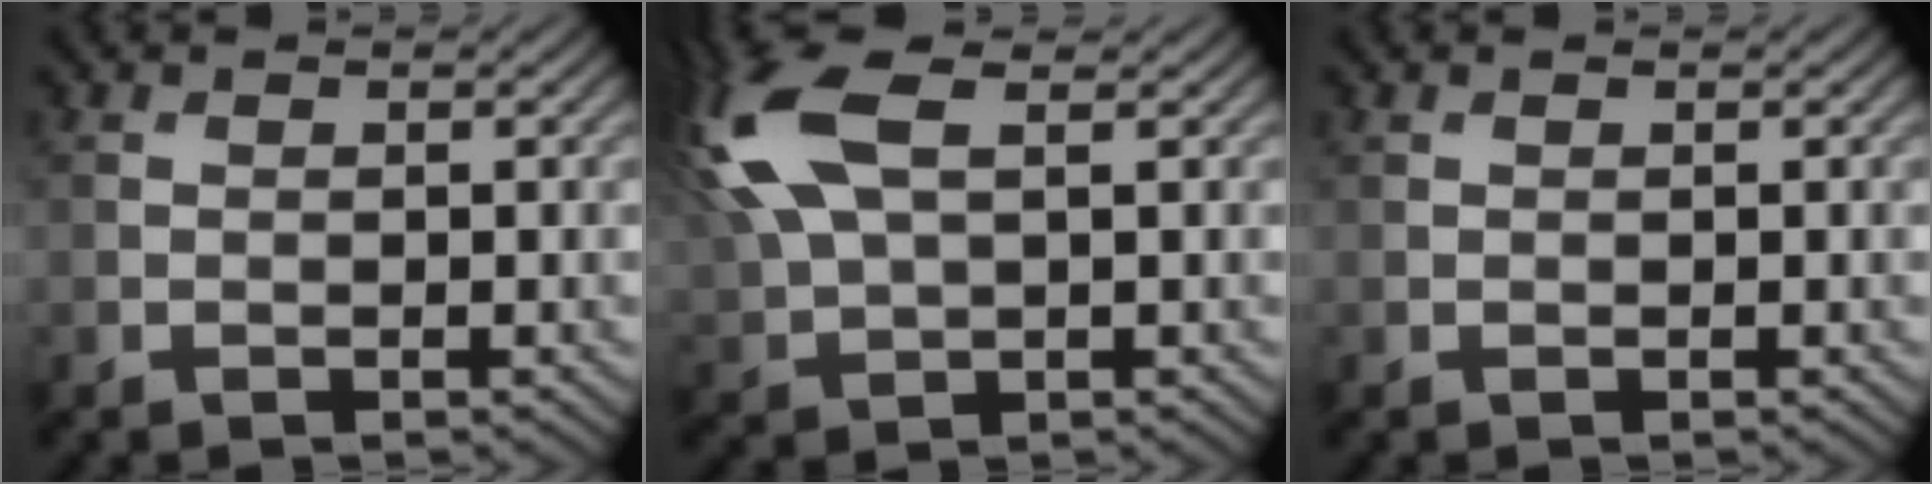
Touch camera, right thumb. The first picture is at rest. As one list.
[{"total": 12.0, "force": [4.2, 5.7, 9.7], "torque": [-0.262, 0.018, 0.078]}, {"total": 0.0}]